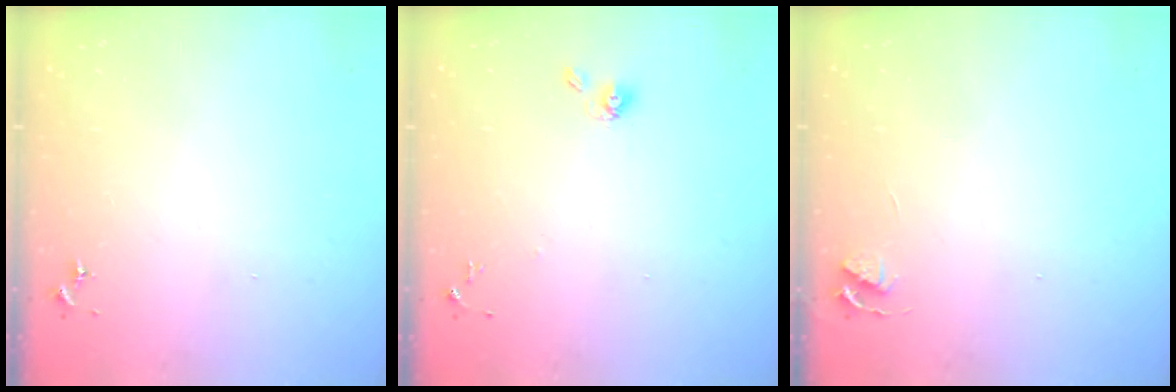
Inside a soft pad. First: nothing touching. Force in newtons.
{"total": 6.5, "press": 6.4, "slide": 1.5}
{"total": 3.5, "press": 3.4, "slide": 0.5}